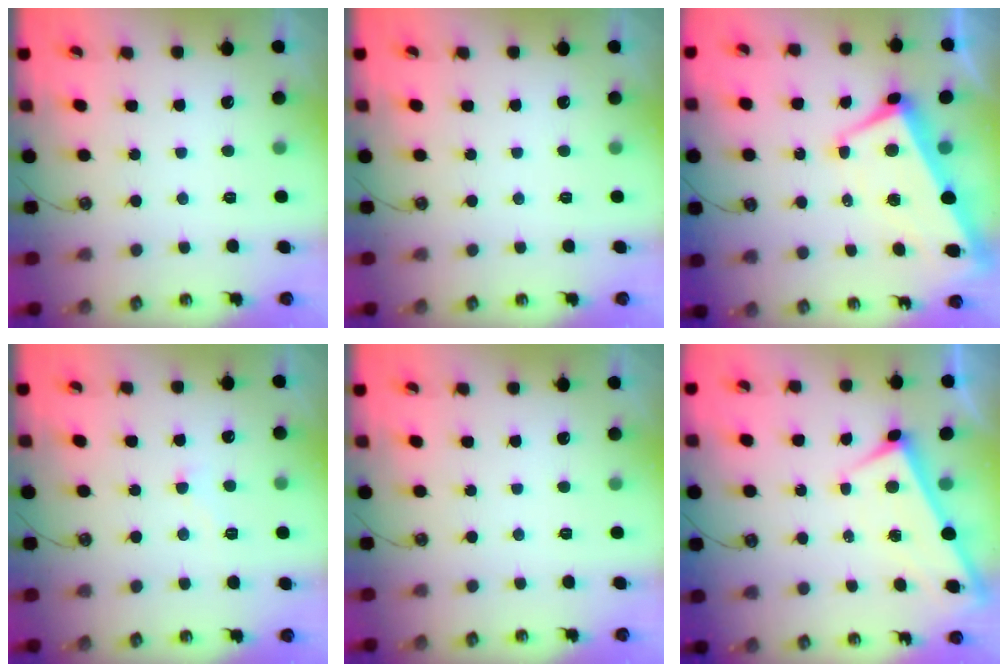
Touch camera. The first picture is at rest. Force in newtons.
{"total": 0.0}
{"total": 1.8, "press": 1.2, "slide": 1.3}
{"total": 2.6, "press": 2.6, "slide": 0.5}
{"total": 0.0}
{"total": 1.9, "press": 1.9, "slide": 0.1}